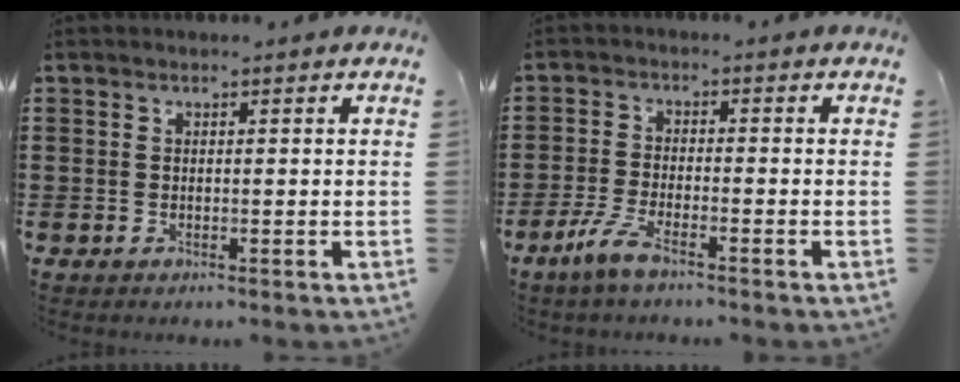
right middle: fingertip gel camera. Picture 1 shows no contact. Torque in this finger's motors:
{"motor_torque": [1.20, -0.55, 0.44, 0.10]}